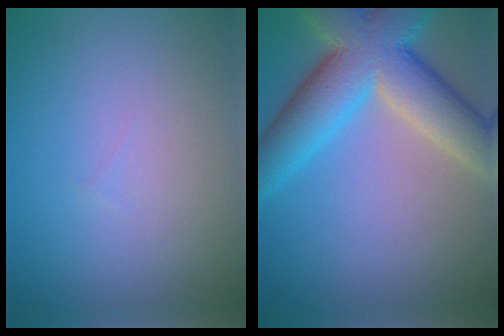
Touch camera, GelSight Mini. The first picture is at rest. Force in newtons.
{"total": 10.3, "press": 10.3, "slide": 0.6}